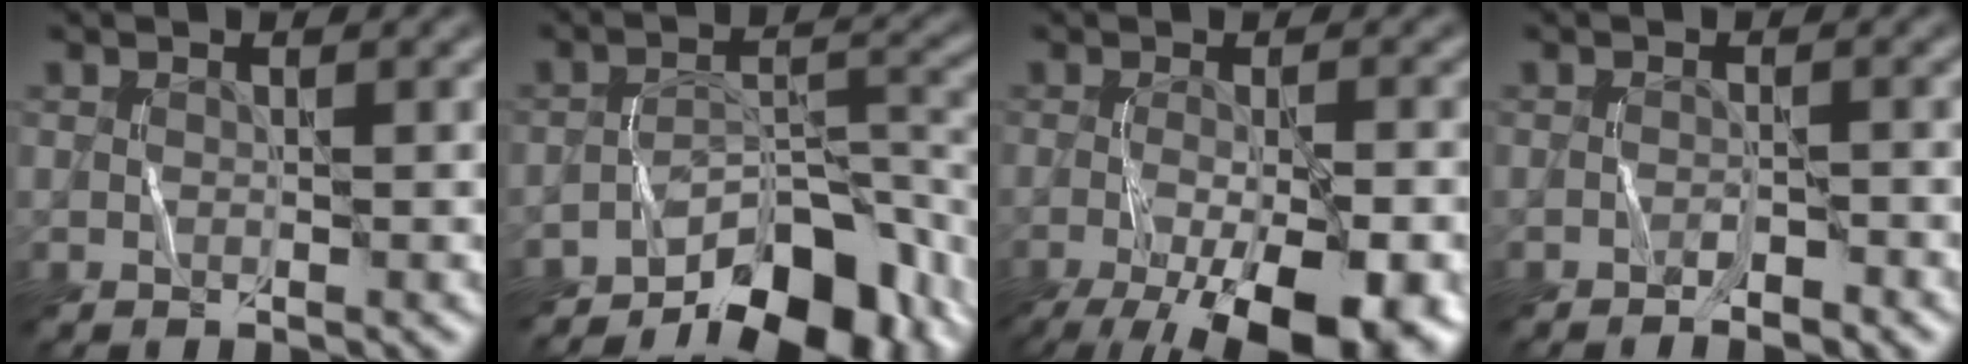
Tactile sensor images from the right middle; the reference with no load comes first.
{"total": 10.0, "force": [-7.3, 3.8, 5.7], "torque": [-0.070, 0.001, -0.119]}
{"total": 13.1, "force": [-6.2, 4.5, 10.6], "torque": [-0.161, -0.035, -0.083]}
{"total": 1.3, "force": [-1.2, 0.1, 0.6], "torque": [-0.009, 0.004, -0.020]}